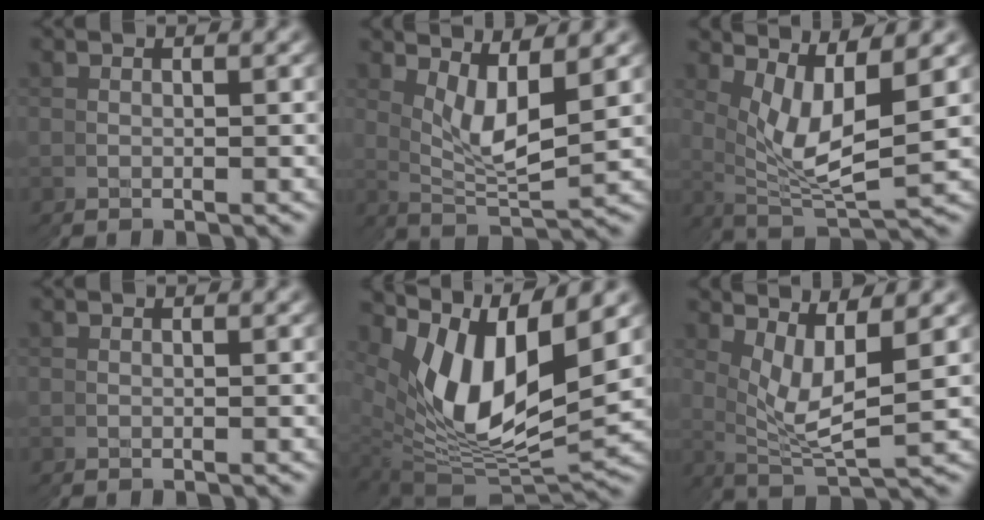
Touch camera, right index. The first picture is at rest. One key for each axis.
{"total": 3.5, "fx": 1.8, "fy": 1.4, "fz": 2.7, "tx": -0.051, "ty": -0.007, "tz": 0.031}
{"total": 5.8, "fx": 1.3, "fy": 3.1, "fz": 4.7, "tx": -0.090, "ty": -0.012, "tz": 0.024}
{"total": 0.0}
{"total": 12.7, "fx": 0.7, "fy": 9.0, "fz": 9.0, "tx": -0.172, "ty": -0.024, "tz": 0.019}
{"total": 4.9, "fx": 1.5, "fy": 3.0, "fz": 3.6, "tx": -0.079, "ty": -0.011, "tz": 0.025}